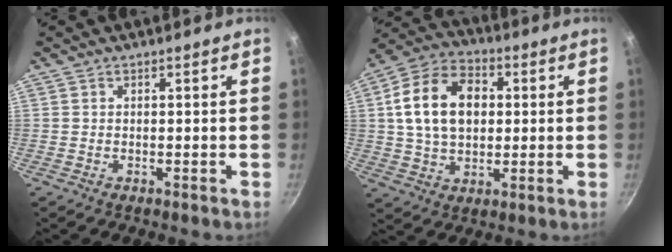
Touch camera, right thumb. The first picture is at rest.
{"total": 15.9, "force": [2.5, 11.2, 11.0], "torque": [-0.171, 0.015, 0.033]}